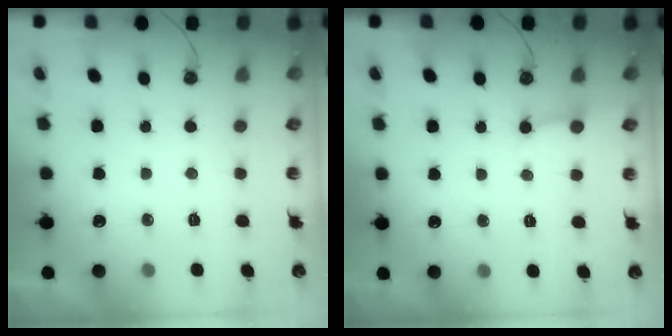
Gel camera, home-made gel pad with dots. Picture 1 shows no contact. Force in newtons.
{"total": 4.9, "press": 4.8, "slide": 0.6}